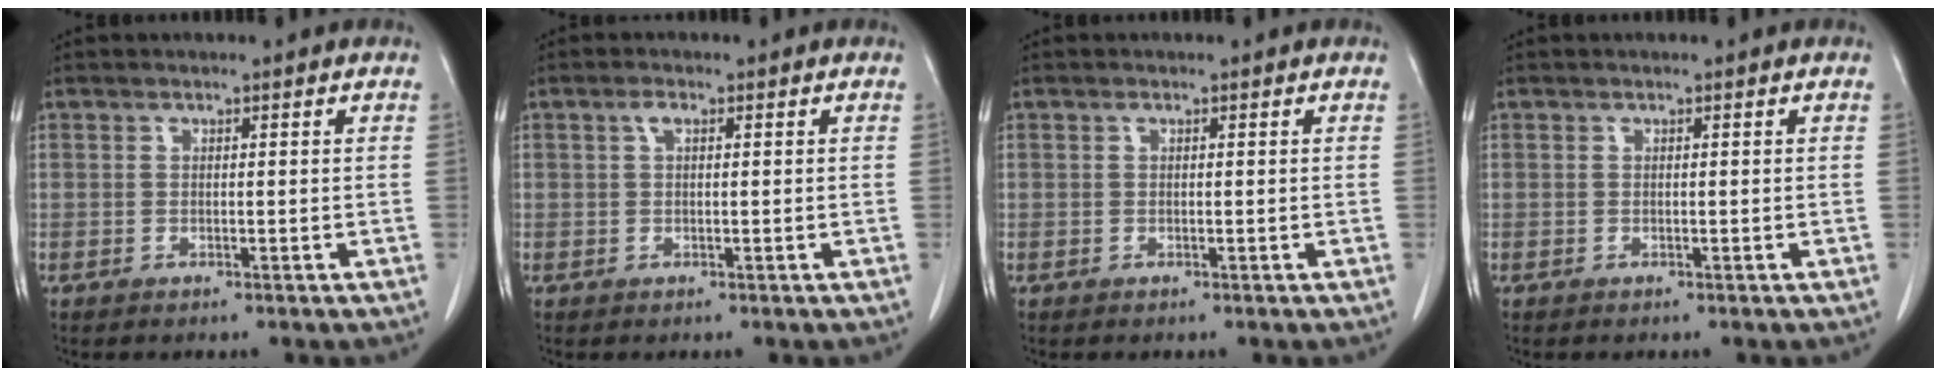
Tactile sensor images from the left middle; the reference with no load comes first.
{"total": 1.3, "force": [0.5, 0.6, 1.1], "torque": [-0.022, 0.008, 0.009]}
{"total": 0.0}
{"total": 0.0}